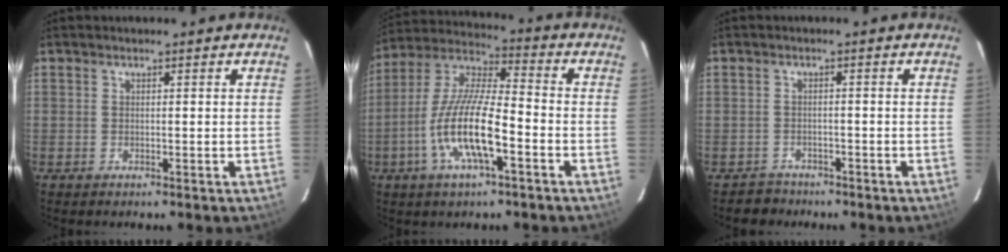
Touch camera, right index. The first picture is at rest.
{"total": 14.7, "force": [-5.5, 3.5, 13.1], "torque": [-0.268, -0.005, -0.110]}
{"total": 3.2, "force": [-2.4, 2.1, -0.5], "torque": [0.002, 0.016, -0.037]}